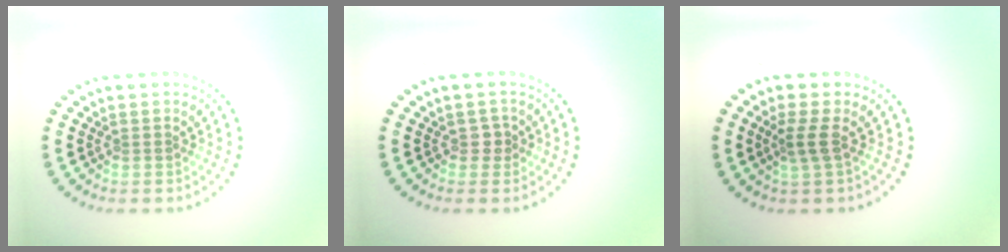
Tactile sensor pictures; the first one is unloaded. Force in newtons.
{"total": 0.8, "press": 0.7, "slide": 0.4}
{"total": 2.1, "press": 1.4, "slide": 1.5}